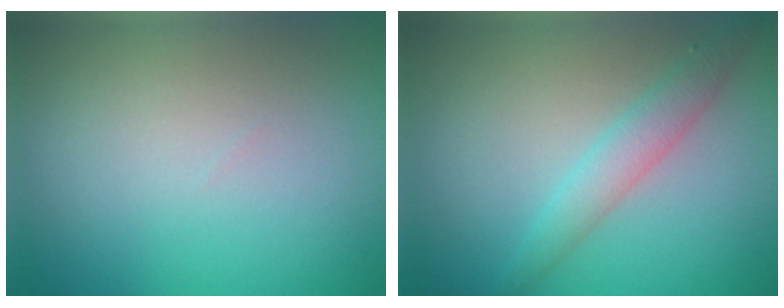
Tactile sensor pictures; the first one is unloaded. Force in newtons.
{"total": 2.4, "press": 2.4, "slide": 0.1}